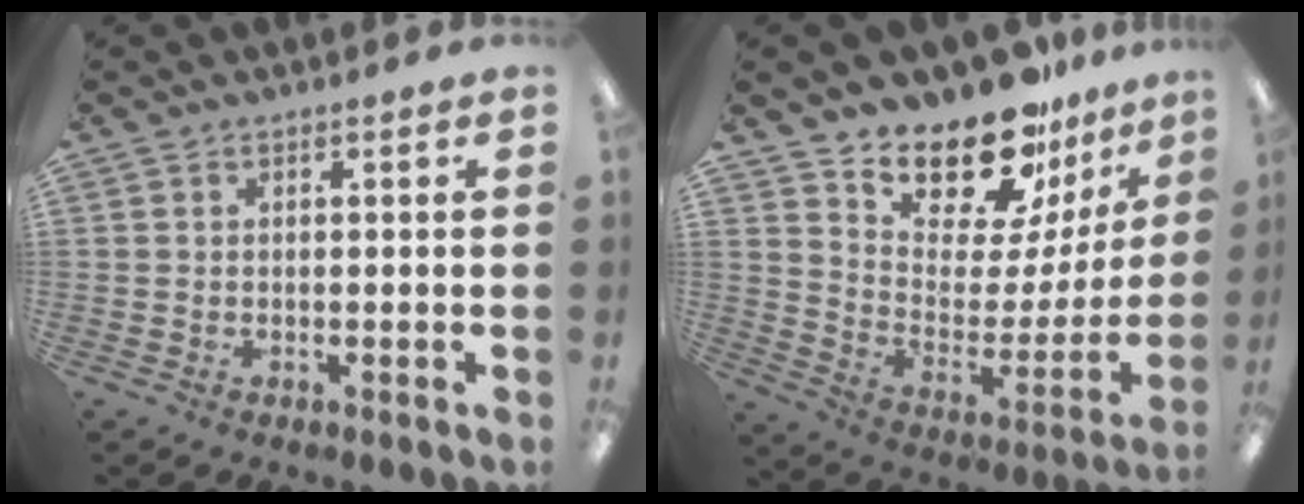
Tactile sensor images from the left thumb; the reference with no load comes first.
{"total": 20.3, "force": [17.4, 7.1, 7.5], "torque": [-0.125, -0.132, 0.302]}